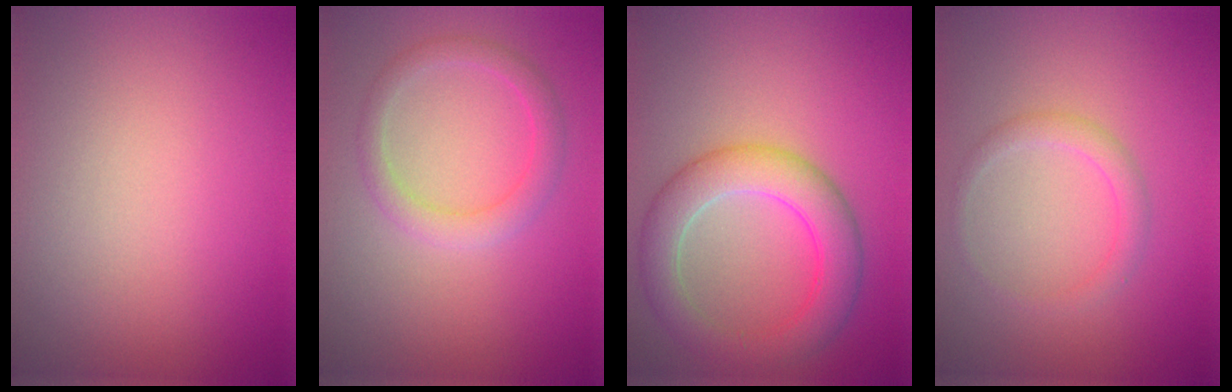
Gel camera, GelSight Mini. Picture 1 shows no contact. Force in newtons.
{"total": 2.3, "press": 2.3, "slide": 0.1}
{"total": 5.6, "press": 5.6, "slide": 0.5}
{"total": 1.6, "press": 1.6, "slide": 0.1}